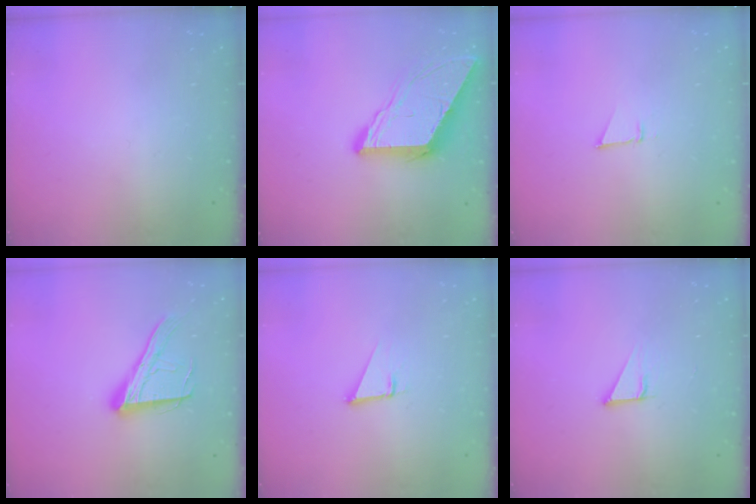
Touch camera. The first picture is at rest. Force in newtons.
{"total": 8.8, "press": 8.8, "slide": 1.0}
{"total": 2.7, "press": 2.6, "slide": 0.8}
{"total": 16.3, "press": 16.2, "slide": 1.4}
{"total": 2.3, "press": 2.3, "slide": 0.0}
{"total": 2.8, "press": 2.8, "slide": 0.1}